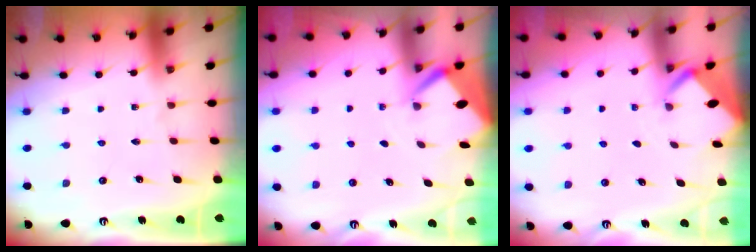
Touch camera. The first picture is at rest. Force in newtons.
{"total": 3.0, "press": 3.0, "slide": 0.4}
{"total": 1.9, "press": 1.9, "slide": 0.1}